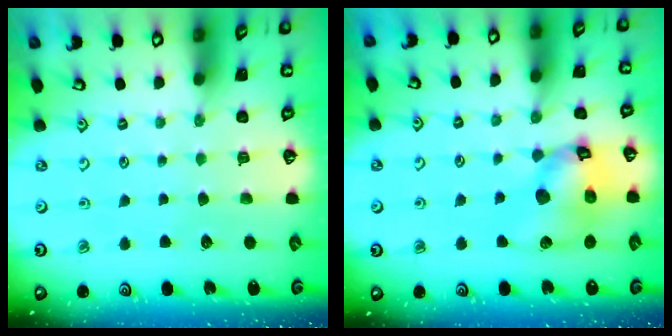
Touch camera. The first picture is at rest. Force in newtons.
{"total": 14.1, "press": 14.0, "slide": 1.8}